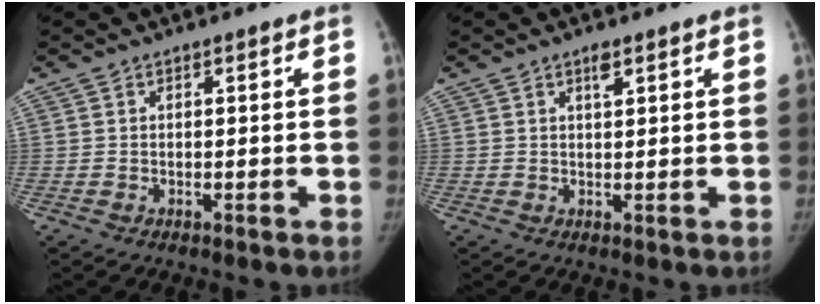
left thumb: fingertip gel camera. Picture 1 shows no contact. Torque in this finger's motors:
{"motor_torque": [0.00, -0.15, 0.39, 0.01, 0.13]}